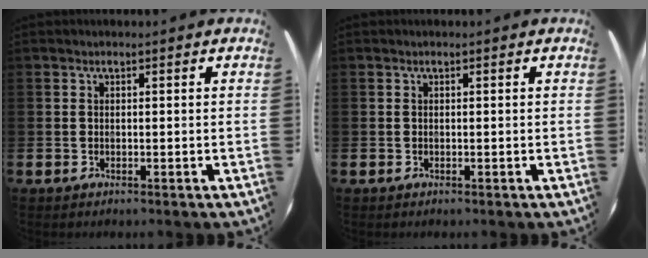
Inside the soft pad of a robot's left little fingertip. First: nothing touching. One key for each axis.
{"total": 0.0}